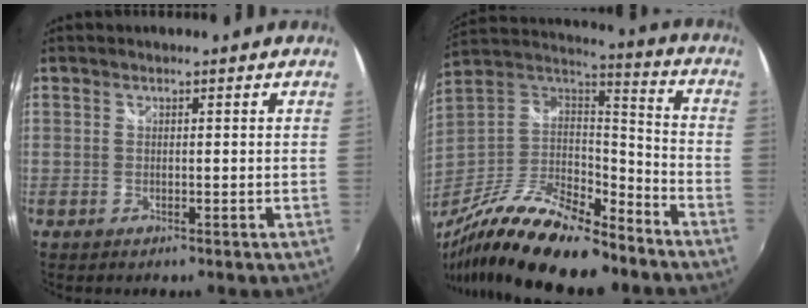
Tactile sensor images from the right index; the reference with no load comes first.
{"total": 25.7, "force": [-18.7, 7.4, 16.1], "torque": [-0.311, -0.039, -0.318]}